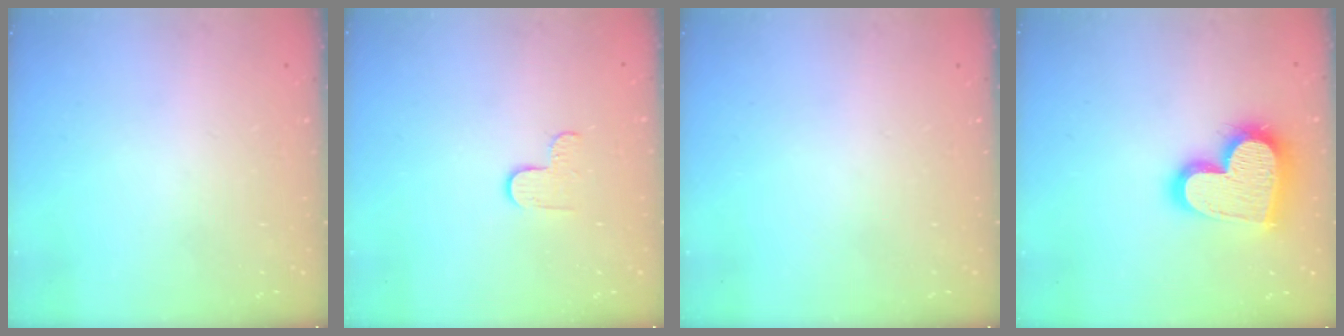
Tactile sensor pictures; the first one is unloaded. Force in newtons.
{"total": 2.9, "press": 2.9, "slide": 0.3}
{"total": 0.0}
{"total": 20.6, "press": 20.5, "slide": 1.4}